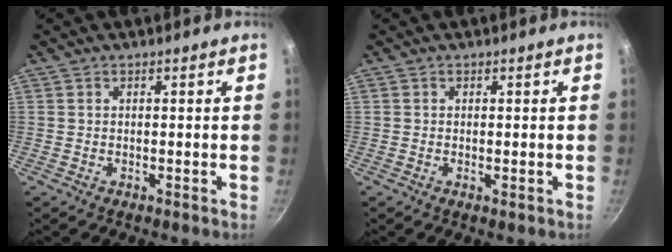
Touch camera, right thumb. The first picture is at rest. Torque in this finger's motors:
{"motor_torque": [-0.56, 0.04, -0.29, -0.01, -0.02]}